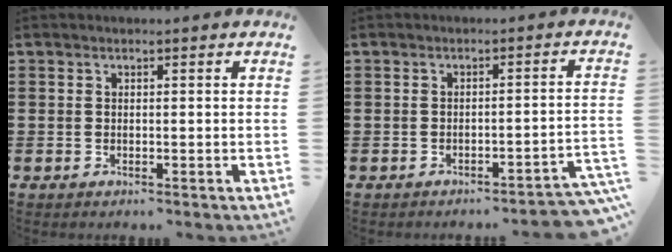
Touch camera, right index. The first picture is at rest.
{"total": 2.7, "force": [-2.4, -0.3, 1.1], "torque": [-0.023, -0.005, -0.052]}